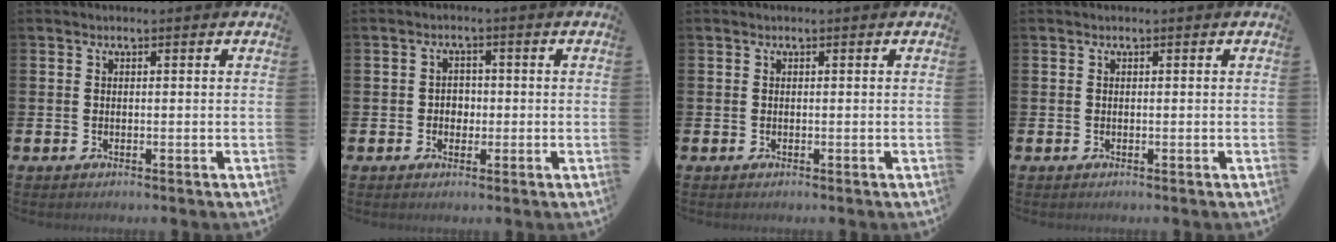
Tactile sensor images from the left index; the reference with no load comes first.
{"total": 2.2, "force": [-0.2, 2.0, 1.0], "torque": [-0.006, 0.001, -0.012]}
{"total": 0.0}
{"total": 0.0}